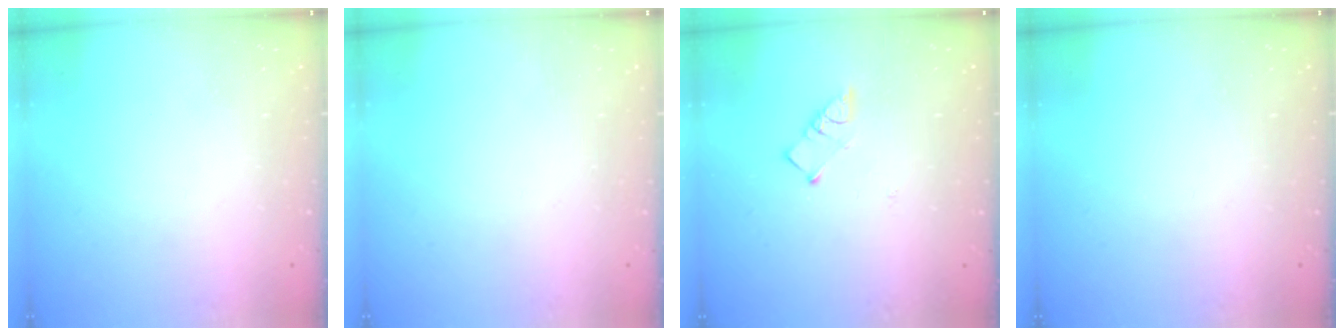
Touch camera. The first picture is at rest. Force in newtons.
{"total": 1.5, "press": 1.5, "slide": 0.1}
{"total": 3.7, "press": 3.7, "slide": 0.4}
{"total": 0.0}